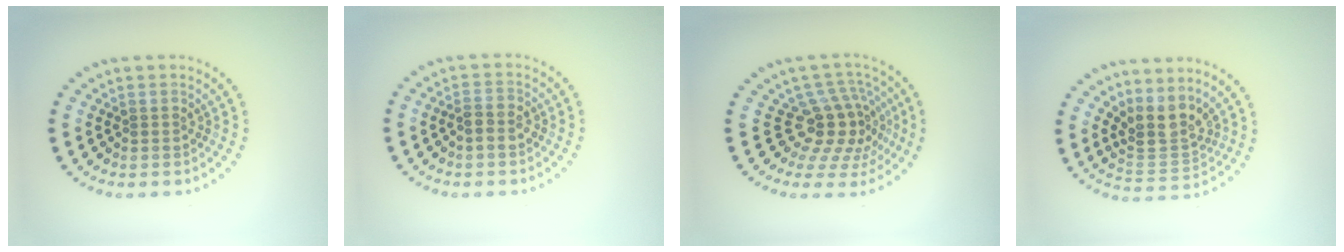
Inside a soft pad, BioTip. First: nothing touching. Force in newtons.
{"total": 1.7, "press": 1.7, "slide": 0.4}
{"total": 4.6, "press": 3.5, "slide": 3.1}
{"total": 3.3, "press": 2.5, "slide": 2.1}